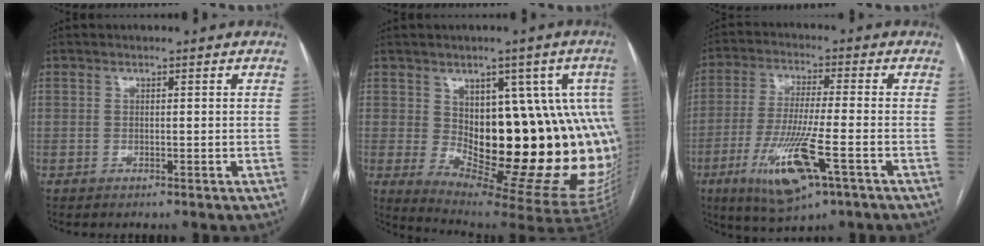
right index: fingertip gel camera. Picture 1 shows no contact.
{"total": 22.0, "force": [0.3, 7.3, 20.8], "torque": [-0.181, 0.016, 0.030]}
{"total": 12.9, "force": [-5.5, 1.7, 11.6], "torque": [-0.233, -0.028, -0.093]}